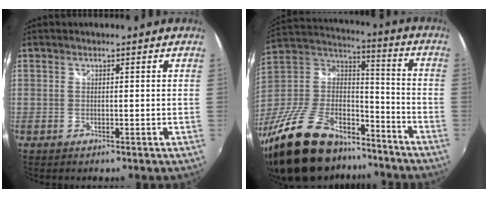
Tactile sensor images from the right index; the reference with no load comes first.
{"total": 33.1, "force": [-23.1, 15.9, 17.6], "torque": [-0.376, 0.009, -0.362]}